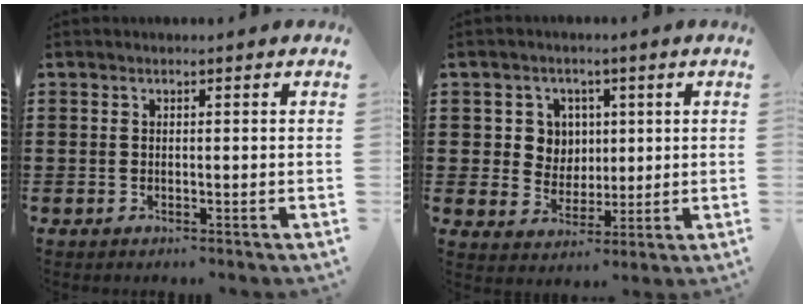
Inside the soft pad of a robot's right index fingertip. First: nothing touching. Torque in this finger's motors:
{"motor_torque": [0.52, 0.06, 0.29, 0.05]}